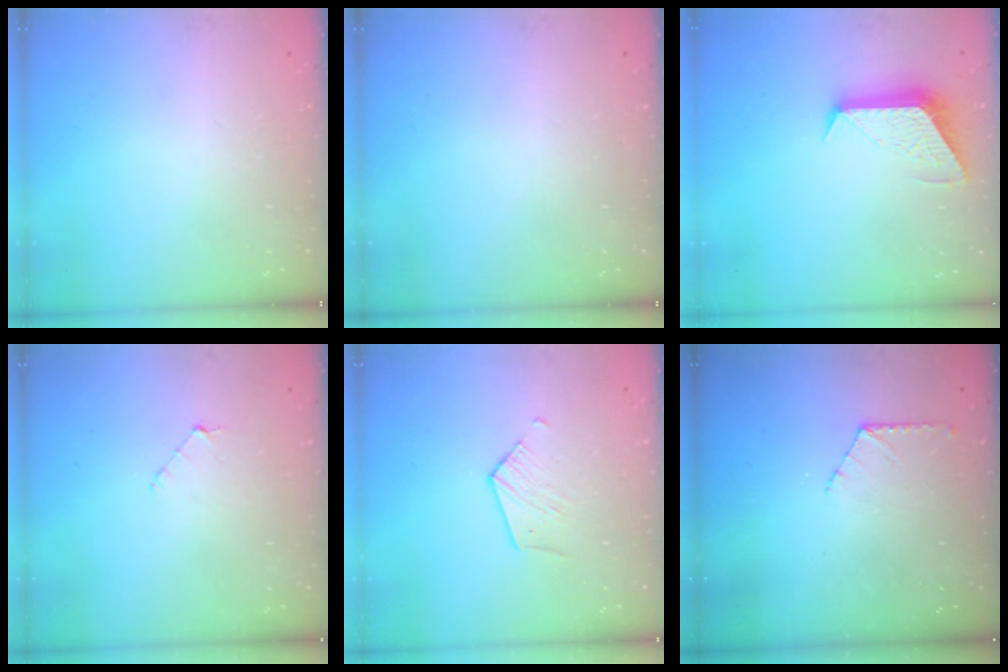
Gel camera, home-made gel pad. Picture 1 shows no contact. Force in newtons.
{"total": 0.0}
{"total": 11.8, "press": 11.8, "slide": 0.8}
{"total": 4.1, "press": 4.1, "slide": 0.4}
{"total": 4.3, "press": 4.3, "slide": 0.5}
{"total": 6.7, "press": 6.7, "slide": 0.6}